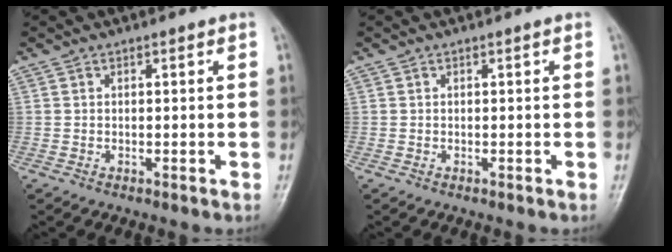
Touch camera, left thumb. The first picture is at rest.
{"total": 0.0}